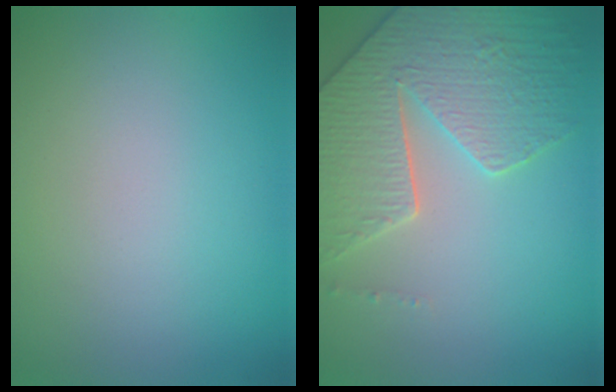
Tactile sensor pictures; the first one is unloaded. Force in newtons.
{"total": 5.6, "press": 5.2, "slide": 2.2}